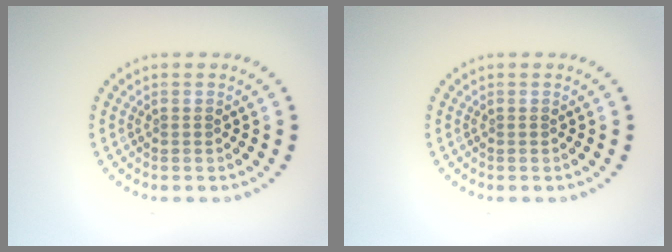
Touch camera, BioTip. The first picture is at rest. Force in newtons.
{"total": 0.0}